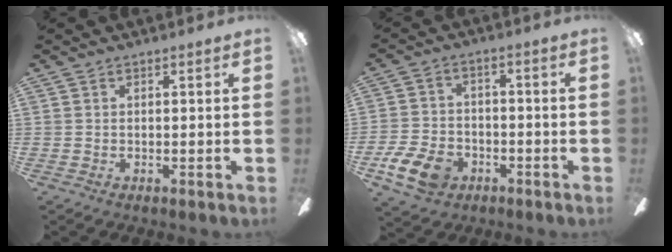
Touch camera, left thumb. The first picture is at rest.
{"total": 10.2, "force": [-5.2, 6.7, 5.7], "torque": [-0.132, 0.027, -0.095]}